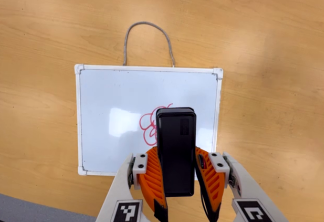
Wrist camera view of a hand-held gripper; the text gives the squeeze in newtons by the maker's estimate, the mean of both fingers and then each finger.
{"total": 7.7, "left": 6.6, "right": 8.7}